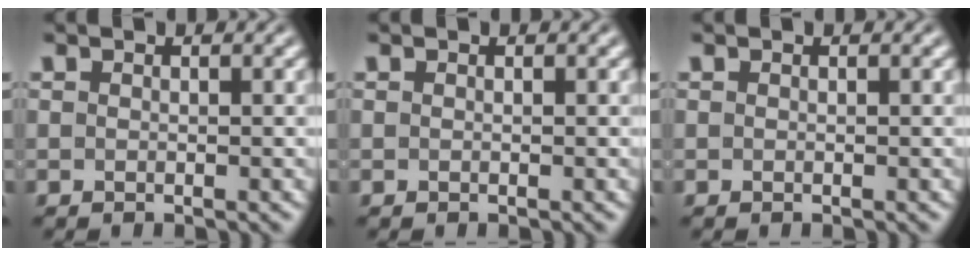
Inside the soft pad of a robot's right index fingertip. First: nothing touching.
{"total": 0.0}
{"total": 0.0}